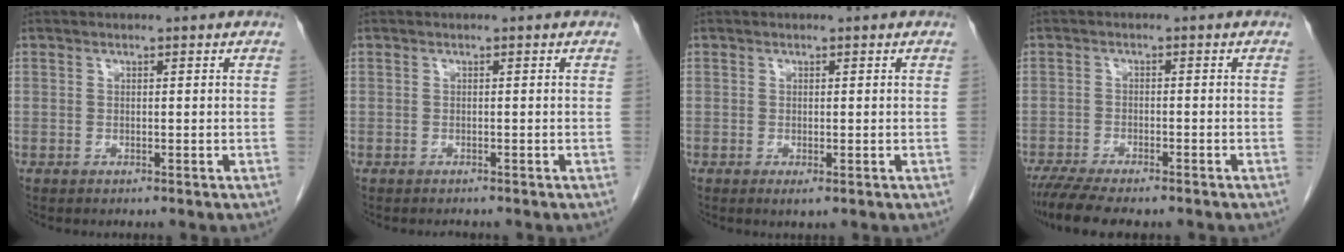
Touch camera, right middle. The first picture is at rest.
{"total": 0.8, "force": [-0.8, 0.2, 0.1], "torque": [-0.005, -0.001, -0.012]}
{"total": 0.9, "force": [-0.3, 0.2, 0.8], "torque": [-0.011, -0.003, -0.003]}
{"total": 8.8, "force": [-7.3, 1.8, 4.6], "torque": [-0.071, -0.013, -0.113]}